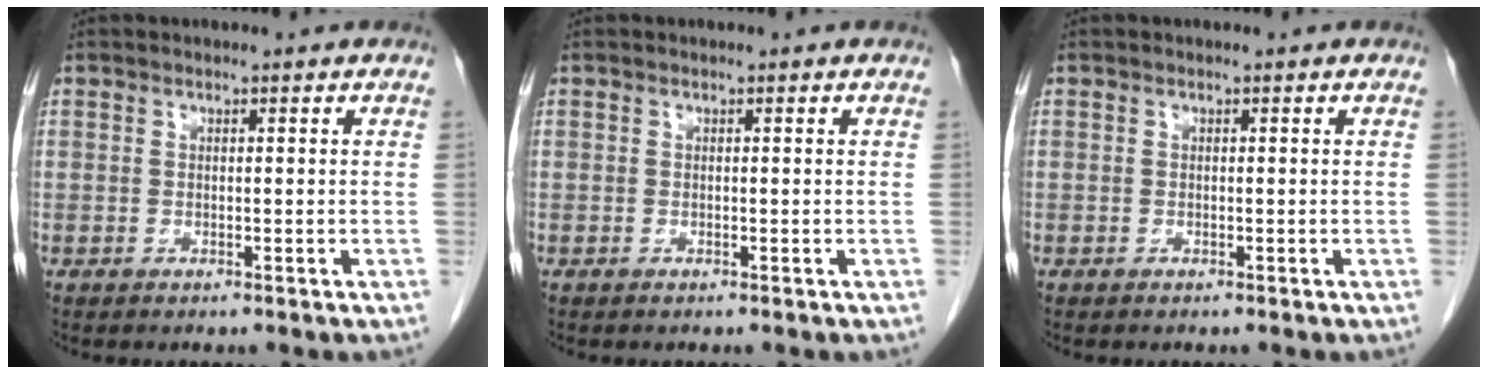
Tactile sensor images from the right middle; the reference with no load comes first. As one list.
[{"total": 0.0}, {"total": 0.0}]